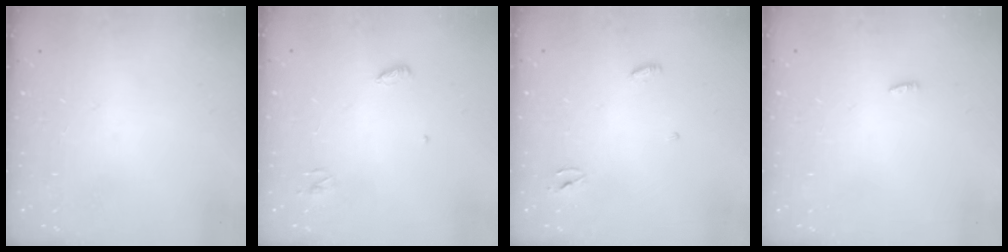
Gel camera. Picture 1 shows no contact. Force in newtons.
{"total": 3.8, "press": 3.7, "slide": 0.4}
{"total": 3.3, "press": 3.3, "slide": 0.3}
{"total": 6.6, "press": 2.7, "slide": 6.1}